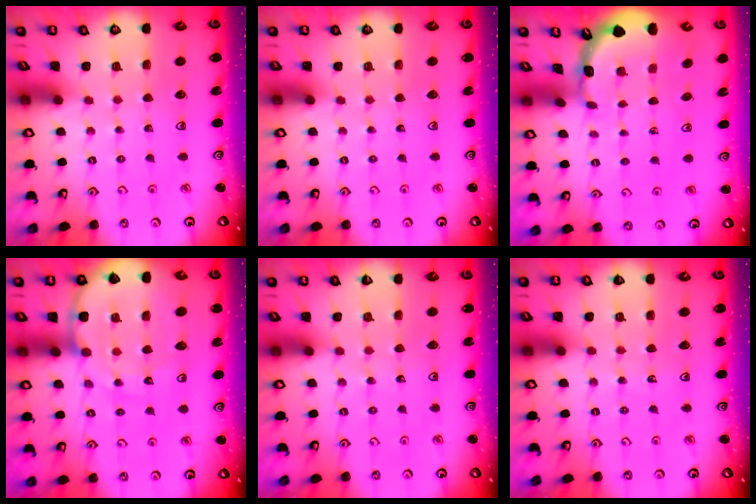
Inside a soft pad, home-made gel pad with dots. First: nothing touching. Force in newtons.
{"total": 0.0}
{"total": 1.7, "press": 1.7, "slide": 0.1}
{"total": 13.5, "press": 13.4, "slide": 1.6}
{"total": 3.1, "press": 3.1, "slide": 0.3}
{"total": 3.6, "press": 3.6, "slide": 0.4}